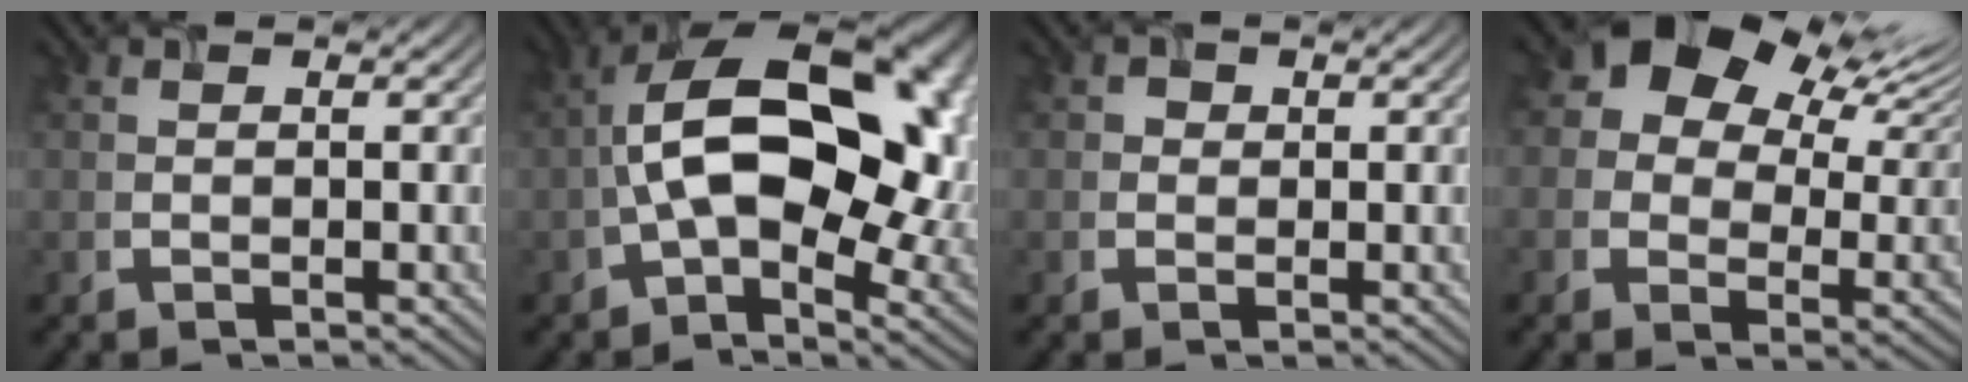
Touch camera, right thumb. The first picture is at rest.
{"total": 17.3, "force": [0.0, 10.1, 14.0], "torque": [-0.217, 0.006, 0.003]}
{"total": 0.9, "force": [0.1, 0.8, -0.4], "torque": [0.010, -0.004, 0.005]}
{"total": 12.6, "force": [7.4, 8.1, 6.2], "torque": [-0.116, 0.018, 0.133]}